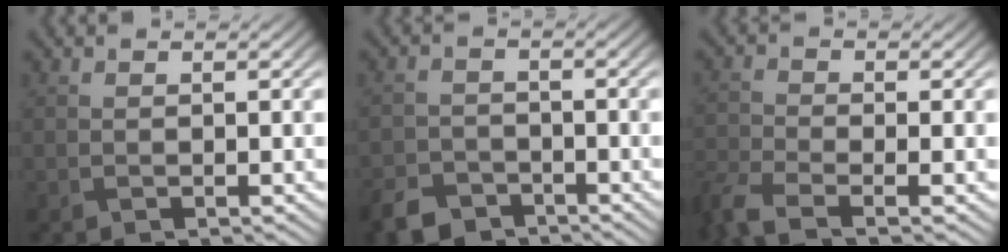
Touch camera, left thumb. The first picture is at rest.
{"total": 4.5, "force": [-3.6, 2.3, 1.4], "torque": [-0.034, -0.008, -0.073]}
{"total": 5.2, "force": [-3.8, 1.4, 3.3], "torque": [-0.081, -0.014, -0.087]}